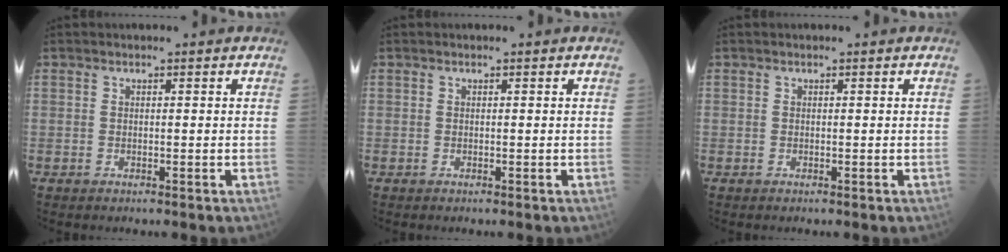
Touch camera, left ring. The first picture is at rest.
{"total": 0.0}
{"total": 0.0}